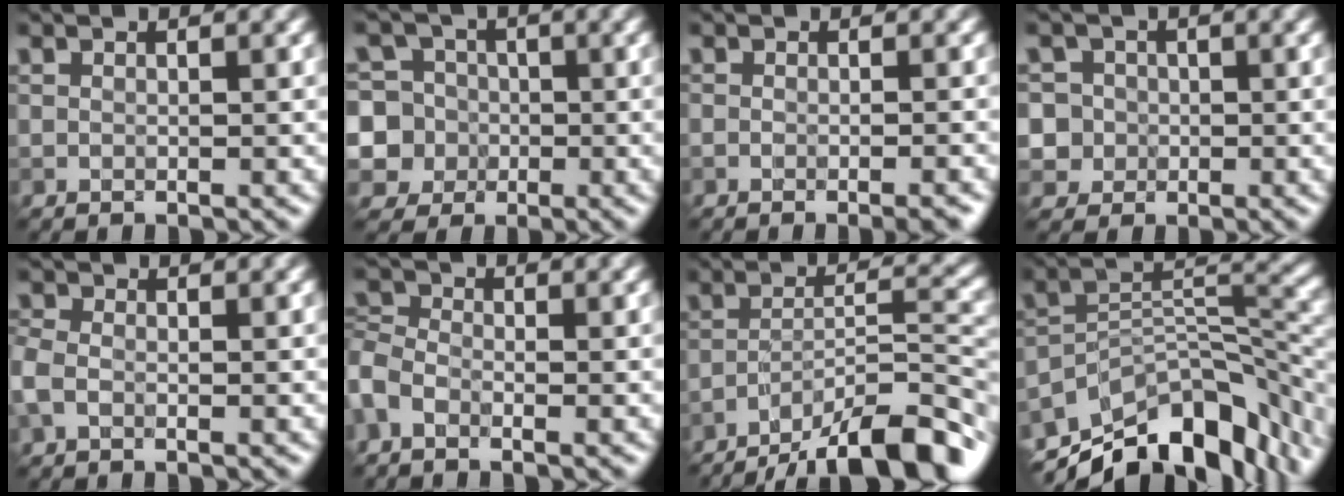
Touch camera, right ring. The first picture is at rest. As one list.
[{"total": 9.1, "force": [-1.5, 8.8, 2.1], "torque": [-0.063, 0.009, -0.043]}, {"total": 2.5, "force": [-1.3, 0.8, 1.9], "torque": [-0.009, 0.003, -0.013]}, {"total": 5.3, "force": [-0.1, 5.1, 1.4], "torque": [-0.020, 0.027, -0.016]}, {"total": 2.2, "force": [-0.7, 1.5, 1.4], "torque": [-0.039, 0.003, -0.024]}, {"total": 2.3, "force": [-1.2, 1.3, 1.5], "torque": [-0.038, 0.001, -0.039]}, {"total": 12.4, "force": [-9.5, 3.0, 7.4], "torque": [-0.114, 0.011, -0.150]}, {"total": 13.0, "force": [-9.1, 5.5, 7.6], "torque": [-0.126, 0.007, -0.153]}]